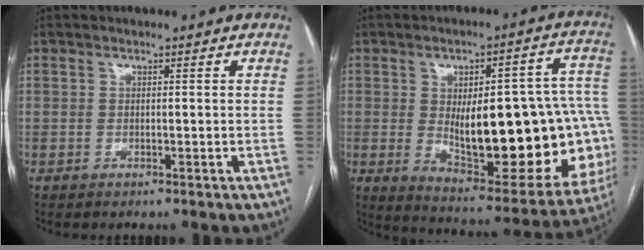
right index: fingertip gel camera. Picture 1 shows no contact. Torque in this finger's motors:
{"motor_torque": [1.70, -0.44, 1.02, 0.21]}